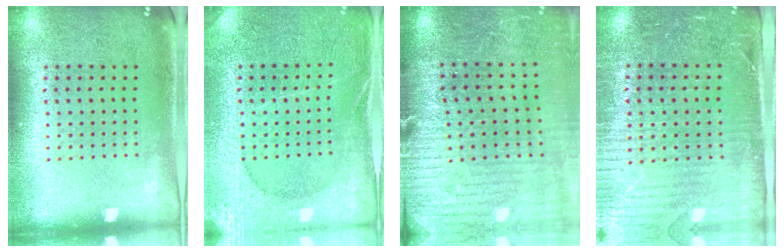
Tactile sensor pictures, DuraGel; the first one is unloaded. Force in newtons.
{"total": 3.0, "press": 2.9, "slide": 0.4}
{"total": 2.9, "press": 2.9, "slide": 0.6}
{"total": 3.5, "press": 3.1, "slide": 1.5}